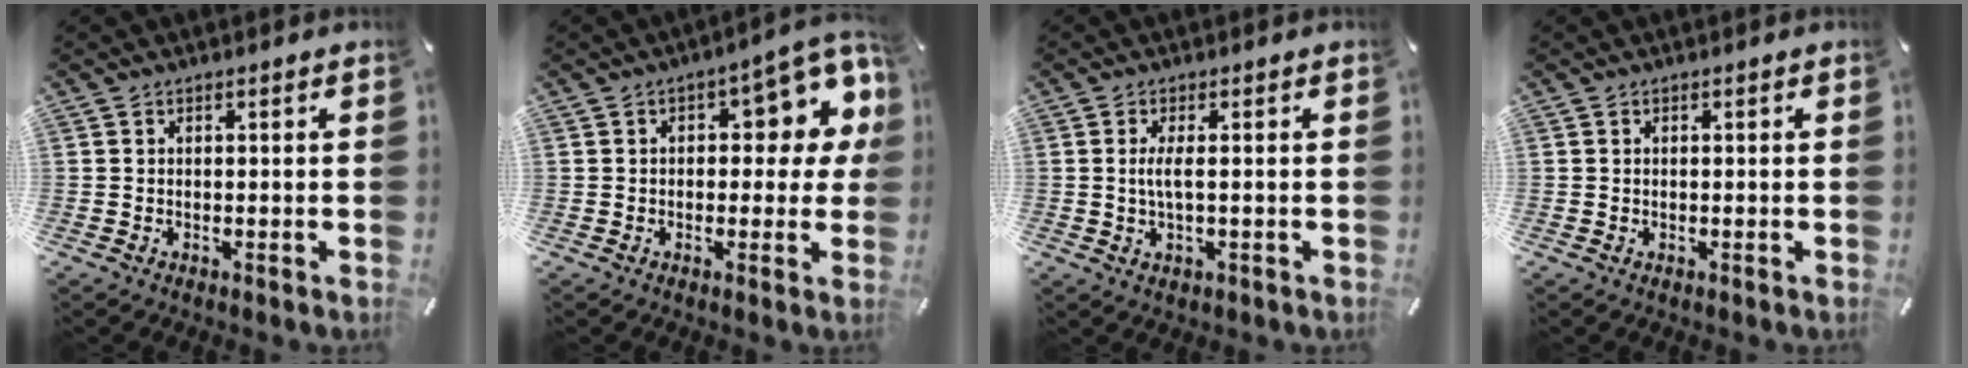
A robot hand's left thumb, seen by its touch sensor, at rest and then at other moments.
{"total": 12.5, "force": [3.7, 5.9, 10.3], "torque": [-0.120, -0.021, 0.059]}
{"total": 4.0, "force": [0.3, 1.0, 3.8], "torque": [-0.079, -0.003, 0.001]}
{"total": 0.0}